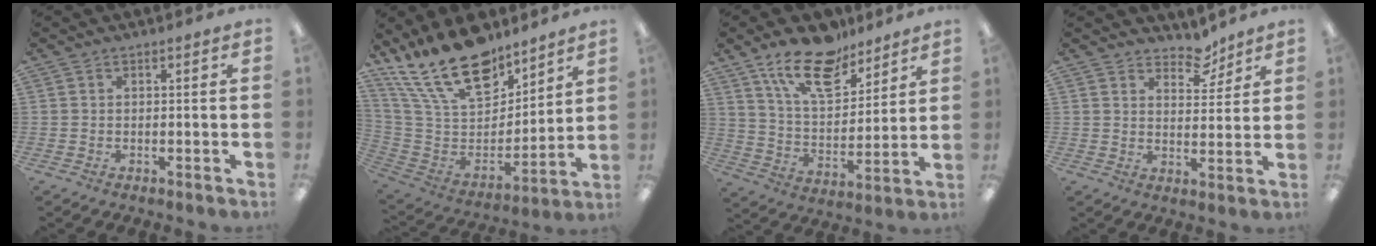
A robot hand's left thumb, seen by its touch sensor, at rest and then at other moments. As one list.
[{"total": 22.8, "force": [16.5, 10.7, 11.6], "torque": [-0.225, -0.104, 0.300]}, {"total": 16.5, "force": [12.0, 7.4, 8.4], "torque": [-0.143, -0.060, 0.215]}, {"total": 6.9, "force": [5.7, 3.2, 2.2], "torque": [-0.019, -0.034, 0.099]}]